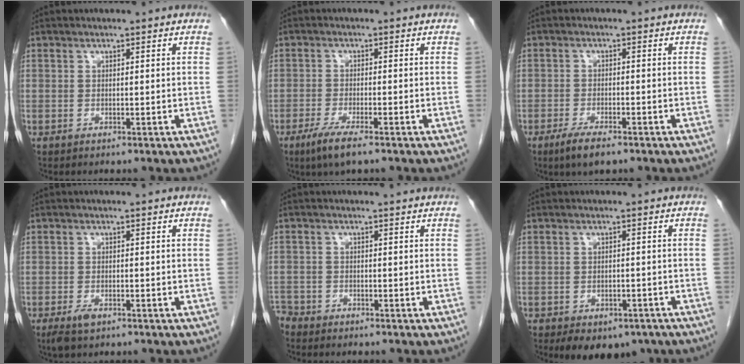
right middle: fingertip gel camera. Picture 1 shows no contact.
{"total": 4.7, "force": [-3.0, 0.4, 3.5], "torque": [-0.074, -0.013, -0.056]}
{"total": 4.4, "force": [-3.0, 0.9, 3.1], "torque": [-0.060, -0.007, -0.051]}
{"total": 2.6, "force": [-1.6, 1.0, 1.8], "torque": [-0.042, -0.003, -0.024]}
{"total": 3.0, "force": [-2.6, 1.3, 0.3], "torque": [-0.001, 0.000, -0.046]}
{"total": 8.5, "force": [-5.8, 5.0, 3.8], "torque": [-0.045, 0.009, -0.076]}